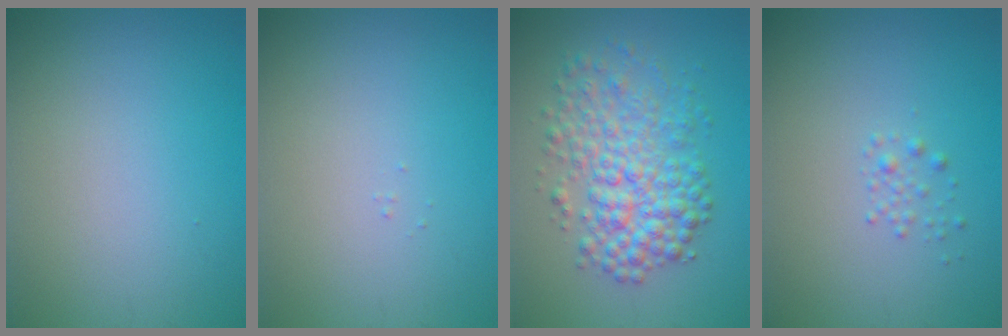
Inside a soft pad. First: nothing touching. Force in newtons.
{"total": 0.0}
{"total": 6.0, "press": 6.0, "slide": 0.1}
{"total": 0.9, "press": 0.9, "slide": 0.0}